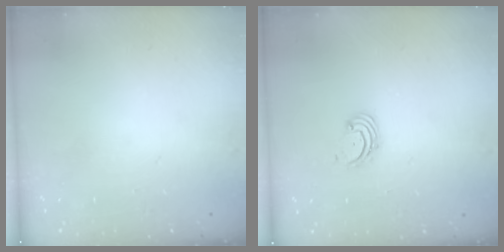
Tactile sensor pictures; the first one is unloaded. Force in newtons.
{"total": 1.9, "press": 1.8, "slide": 0.2}